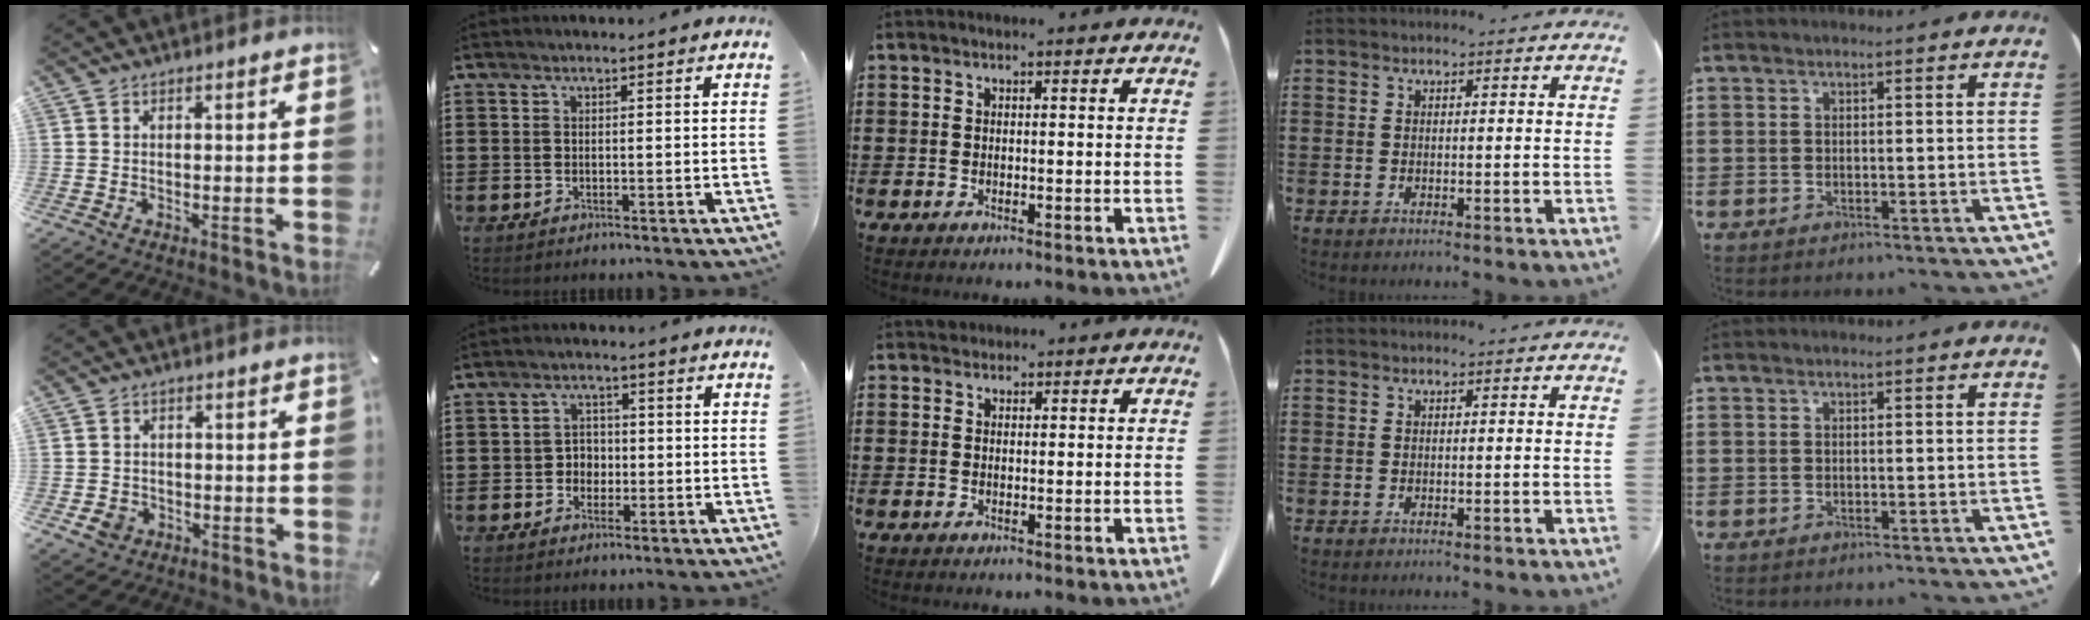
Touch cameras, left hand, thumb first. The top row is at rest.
{"thumb": {"total": 3.9, "force": [-1.4, 3.4, 1.4], "torque": [-0.020, 0.001, -0.026]}, "index": {"total": 3.0, "force": [-0.8, 2.6, 1.2], "torque": [-0.031, 0.007, -0.021]}, "middle": {"total": 1.0, "force": [0.9, 0.5, 0.0], "torque": [-0.002, 0.001, 0.020]}}